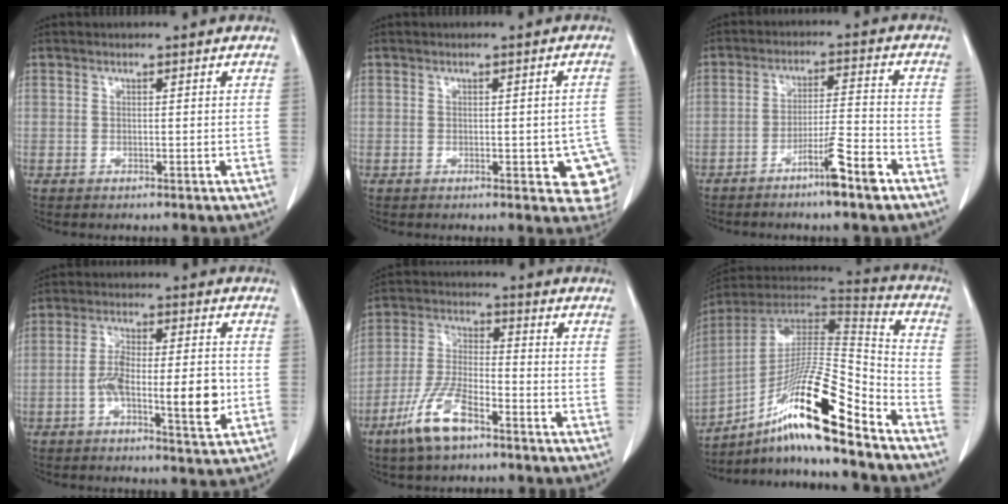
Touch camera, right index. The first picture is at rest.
{"total": 7.2, "force": [-1.6, 2.9, 6.3], "torque": [-0.052, 0.005, -0.014]}
{"total": 6.9, "force": [-4.6, -0.3, 5.2], "torque": [-0.085, 0.000, -0.081]}
{"total": 10.6, "force": [-2.2, 2.5, 10.1], "torque": [-0.169, 0.006, -0.034]}
{"total": 9.7, "force": [-6.1, 2.9, 7.0], "torque": [-0.155, -0.006, -0.118]}
{"total": 20.0, "force": [-12.6, 1.2, 15.5], "torque": [-0.273, 0.001, -0.220]}